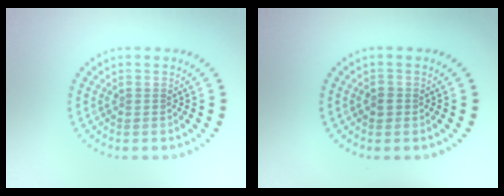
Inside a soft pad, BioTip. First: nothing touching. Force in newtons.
{"total": 1.0, "press": 1.0, "slide": 0.1}